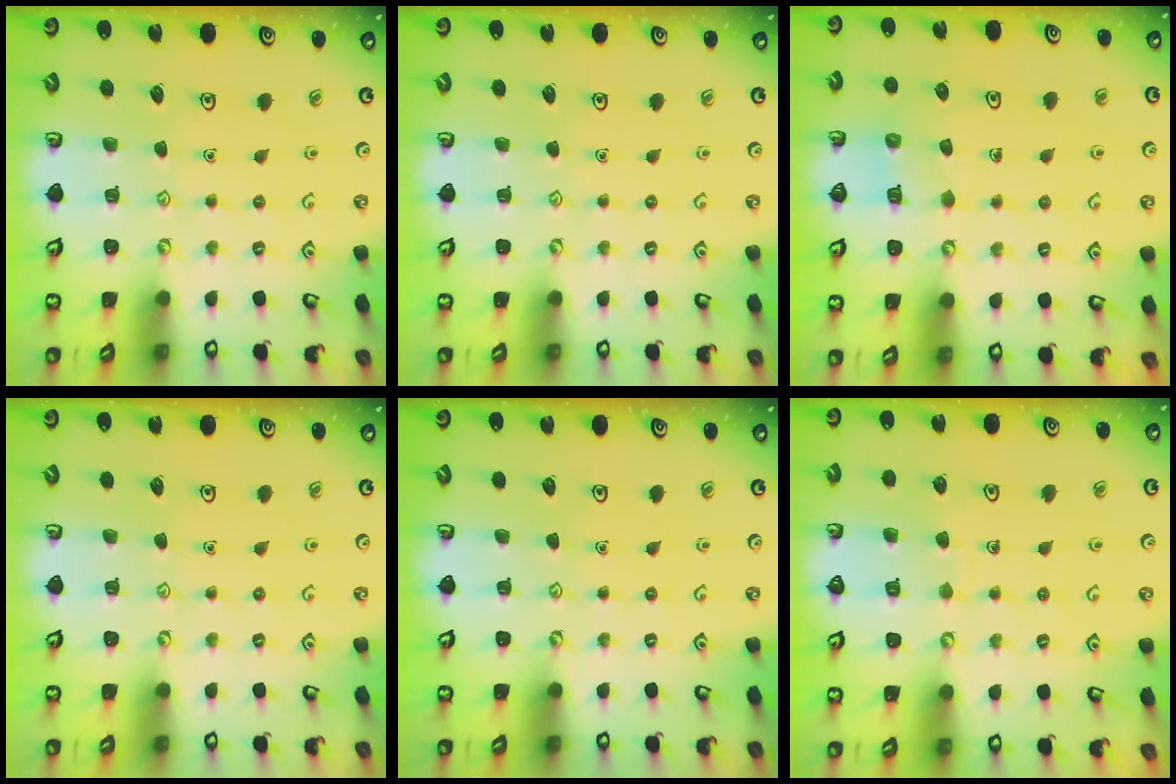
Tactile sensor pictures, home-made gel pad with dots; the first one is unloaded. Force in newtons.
{"total": 0.0}
{"total": 5.8, "press": 5.7, "slide": 0.5}
{"total": 0.0}
{"total": 0.0}
{"total": 6.1, "press": 6.1, "slide": 0.4}